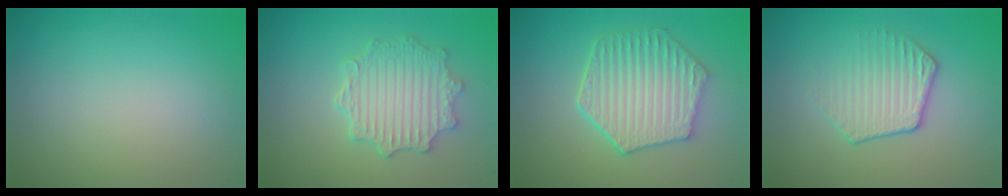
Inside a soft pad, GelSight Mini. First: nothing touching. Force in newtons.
{"total": 4.8, "press": 4.0, "slide": 2.7}
{"total": 6.3, "press": 5.1, "slide": 3.8}
{"total": 2.7, "press": 2.2, "slide": 1.6}